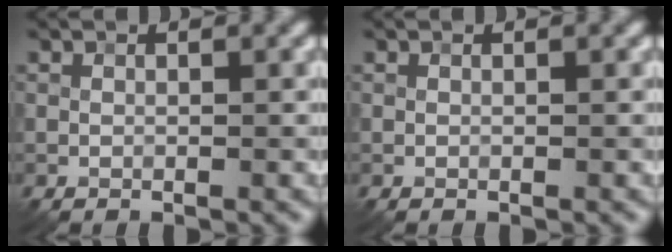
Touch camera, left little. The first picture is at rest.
{"total": 0.0}